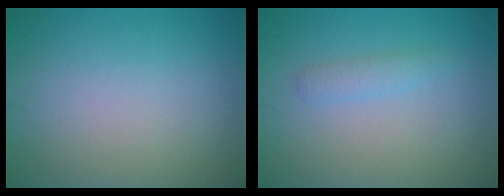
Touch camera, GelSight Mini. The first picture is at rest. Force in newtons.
{"total": 1.4, "press": 1.4, "slide": 0.1}